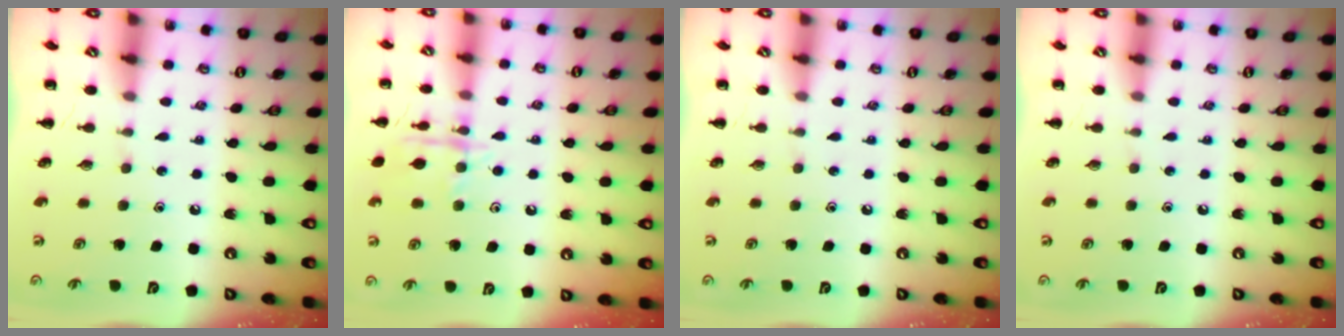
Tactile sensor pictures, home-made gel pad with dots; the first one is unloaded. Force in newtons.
{"total": 11.4, "press": 11.4, "slide": 0.6}
{"total": 0.0}
{"total": 0.0}